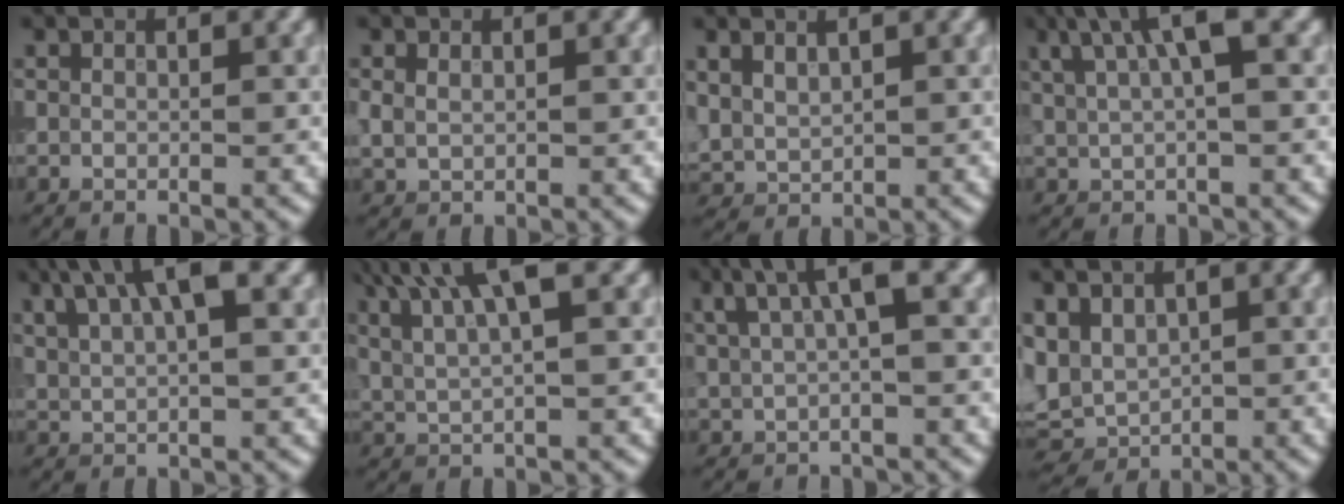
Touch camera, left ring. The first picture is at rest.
{"total": 1.4, "force": [0.4, 1.0, 0.9], "torque": [-0.020, 0.000, 0.011]}
{"total": 2.0, "force": [1.2, 1.0, 1.1], "torque": [-0.025, -0.002, 0.029]}
{"total": 4.5, "force": [2.5, 0.9, 3.7], "torque": [-0.070, 0.014, 0.047]}
{"total": 6.3, "force": [3.8, 1.9, 4.7], "torque": [-0.086, 0.012, 0.067]}
{"total": 6.5, "force": [3.6, 1.7, 5.1], "torque": [-0.090, 0.012, 0.064]}
{"total": 3.9, "force": [2.0, 0.7, 3.3], "torque": [-0.058, 0.013, 0.037]}
{"total": 3.6, "force": [0.6, 2.9, 2.1], "torque": [-0.042, 0.002, 0.010]}